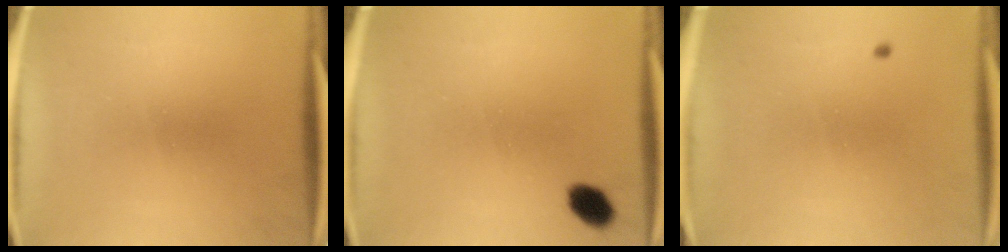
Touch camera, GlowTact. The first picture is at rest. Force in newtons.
{"total": 4.2}
{"total": 0.6}